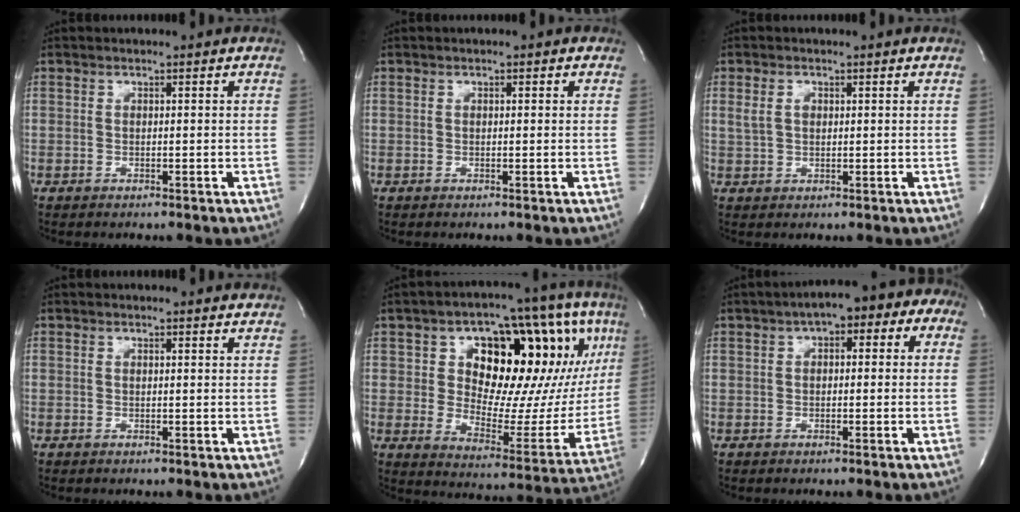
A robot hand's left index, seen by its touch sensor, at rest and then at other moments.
{"total": 0.8, "force": [0.4, 0.5, 0.6], "torque": [-0.012, 0.006, 0.004]}
{"total": 2.4, "force": [0.9, 1.5, 1.7], "torque": [-0.042, 0.014, 0.023]}
{"total": 2.5, "force": [2.3, 0.6, 0.7], "torque": [-0.016, 0.005, 0.016]}
{"total": 23.7, "force": [8.7, 10.4, 19.4], "torque": [-0.267, 0.035, 0.136]}
{"total": 9.4, "force": [3.1, 4.2, 7.8], "torque": [-0.089, 0.050, 0.032]}